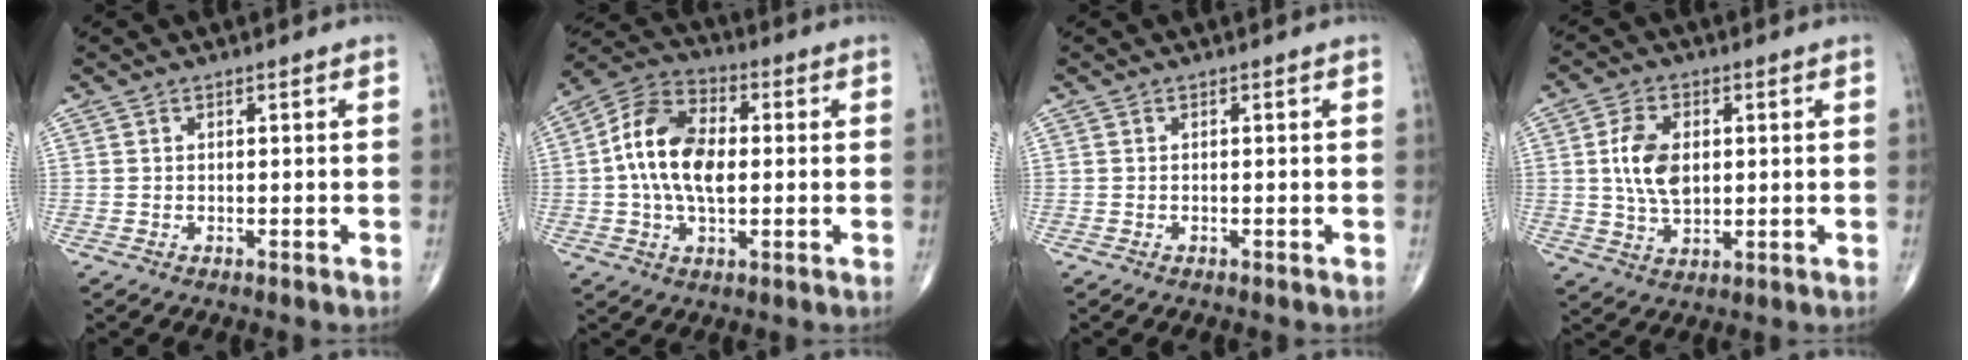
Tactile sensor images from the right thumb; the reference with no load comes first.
{"total": 13.5, "force": [0.4, 7.9, 10.9], "torque": [-0.201, 0.022, -0.002]}
{"total": 0.0}
{"total": 9.0, "force": [1.1, 5.6, 7.0], "torque": [-0.124, -0.004, 0.024]}